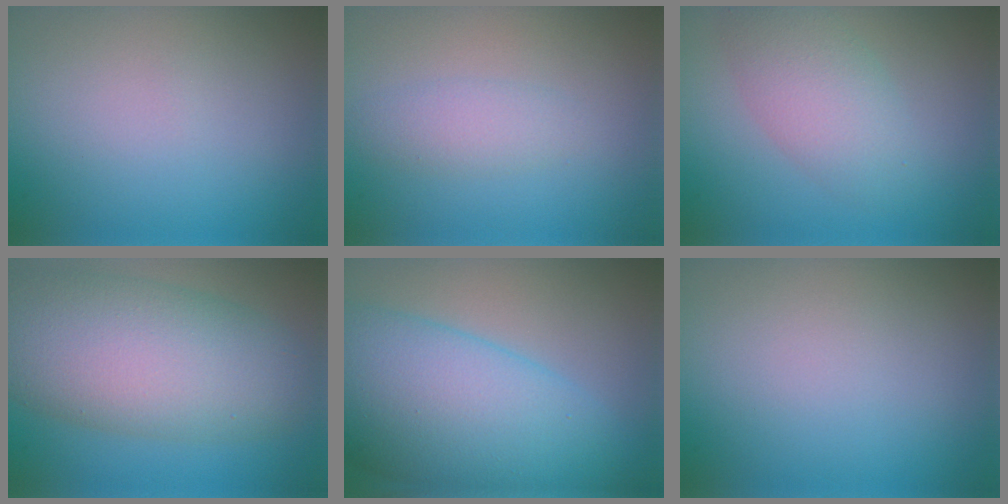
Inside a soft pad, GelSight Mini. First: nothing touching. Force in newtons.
{"total": 1.8, "press": 1.8, "slide": 0.1}
{"total": 4.2, "press": 4.2, "slide": 0.1}
{"total": 10.7, "press": 10.7, "slide": 0.5}
{"total": 12.1, "press": 12.1, "slide": 0.1}
{"total": 0.0}